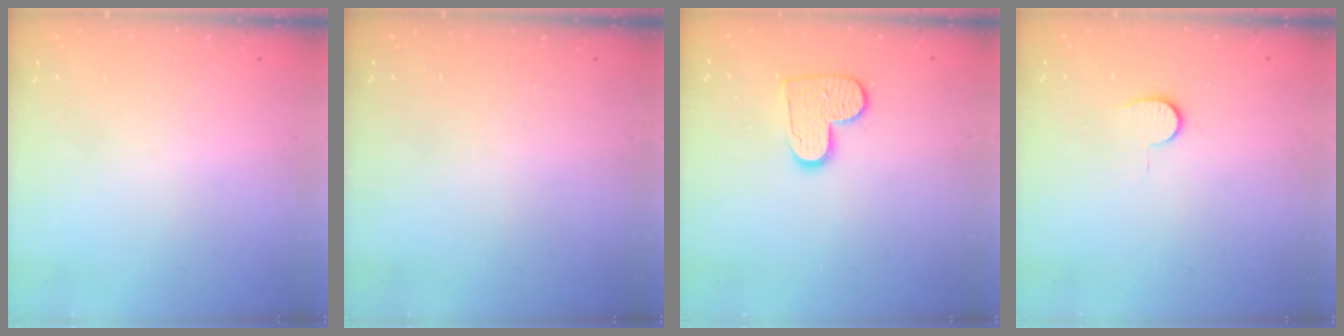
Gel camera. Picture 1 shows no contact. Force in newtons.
{"total": 0.0}
{"total": 9.7, "press": 9.7, "slide": 0.5}
{"total": 4.0, "press": 4.0, "slide": 0.4}